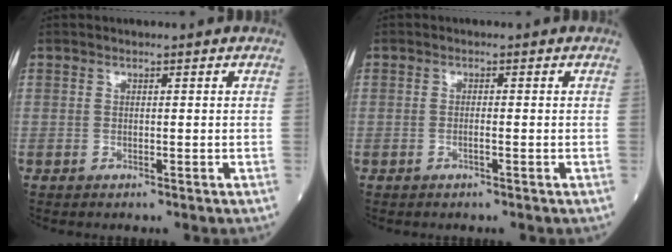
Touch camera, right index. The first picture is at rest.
{"total": 0.8, "force": [-0.4, -0.1, 0.7], "torque": [-0.015, 0.001, -0.007]}